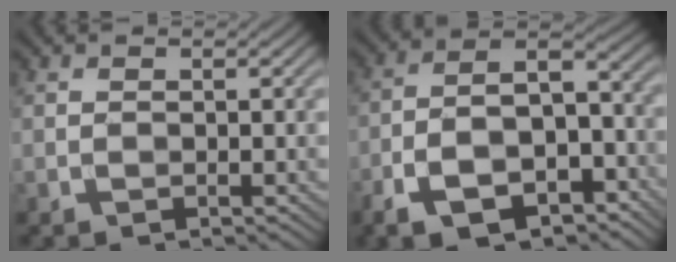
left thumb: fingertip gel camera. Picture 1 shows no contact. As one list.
[{"total": 12.4, "force": [-7.2, 5.8, 8.3], "torque": [-0.156, -0.022, -0.123]}]